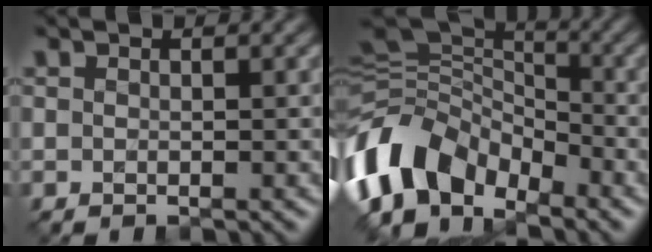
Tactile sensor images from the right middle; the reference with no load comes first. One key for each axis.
{"total": 9.9, "fx": -5.3, "fy": 6.1, "fz": 5.7, "tx": -0.107, "ty": 0.001, "tz": -0.111}